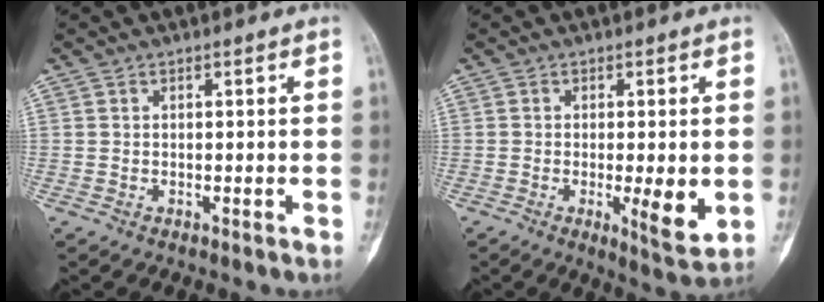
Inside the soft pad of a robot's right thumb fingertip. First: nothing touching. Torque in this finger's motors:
{"motor_torque": [-0.11, 0.33, 0.03, 0.01, 0.04]}